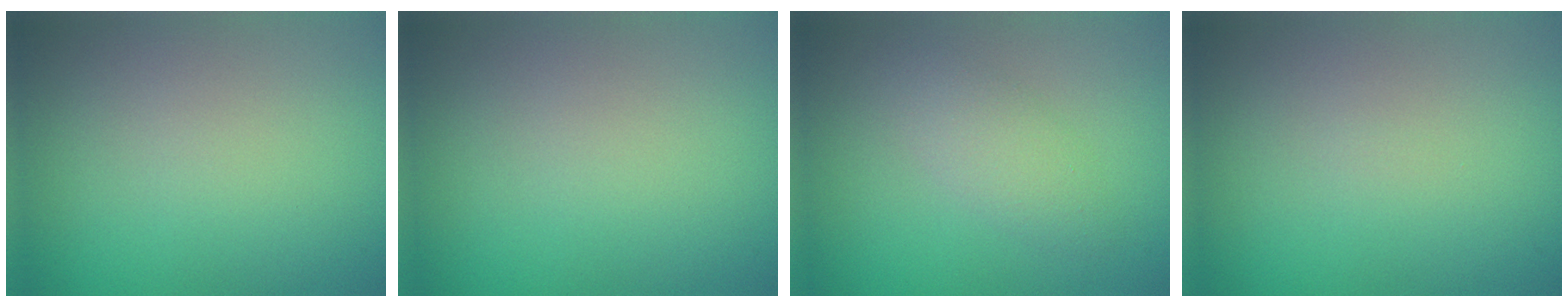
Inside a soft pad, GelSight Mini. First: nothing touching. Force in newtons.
{"total": 0.0}
{"total": 2.2, "press": 2.2, "slide": 0.0}
{"total": 0.0}